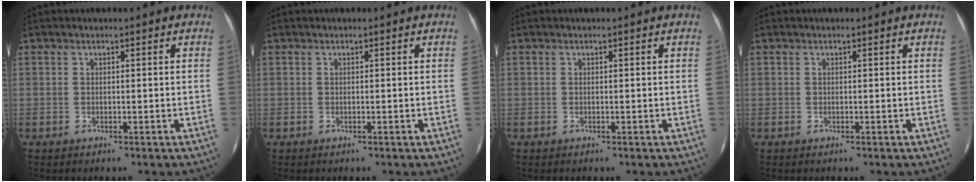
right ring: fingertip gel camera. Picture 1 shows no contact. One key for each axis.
{"total": 0.0}
{"total": 0.0}
{"total": 0.0}